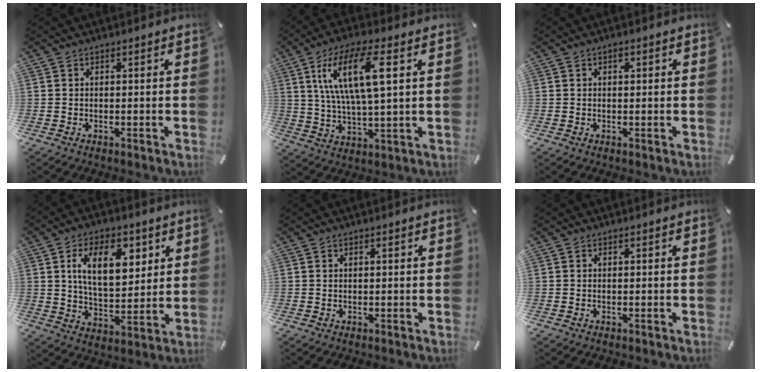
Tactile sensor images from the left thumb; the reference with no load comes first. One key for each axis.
{"total": 15.4, "fx": 5.7, "fy": 4.7, "fz": 13.5, "tx": -0.292, "ty": 0.004, "tz": 0.090}
{"total": 1.0, "fx": 0.3, "fy": 0.6, "fz": 0.8, "tx": -0.016, "ty": 0.003, "tz": 0.005}
{"total": 13.7, "fx": 5.4, "fy": 8.0, "fz": 9.8, "tx": -0.152, "ty": -0.001, "tz": 0.091}
{"total": 0.7, "fx": 0.3, "fy": 0.1, "fz": 0.6, "tx": -0.011, "ty": 0.001, "tz": 0.004}
{"total": 0.0}